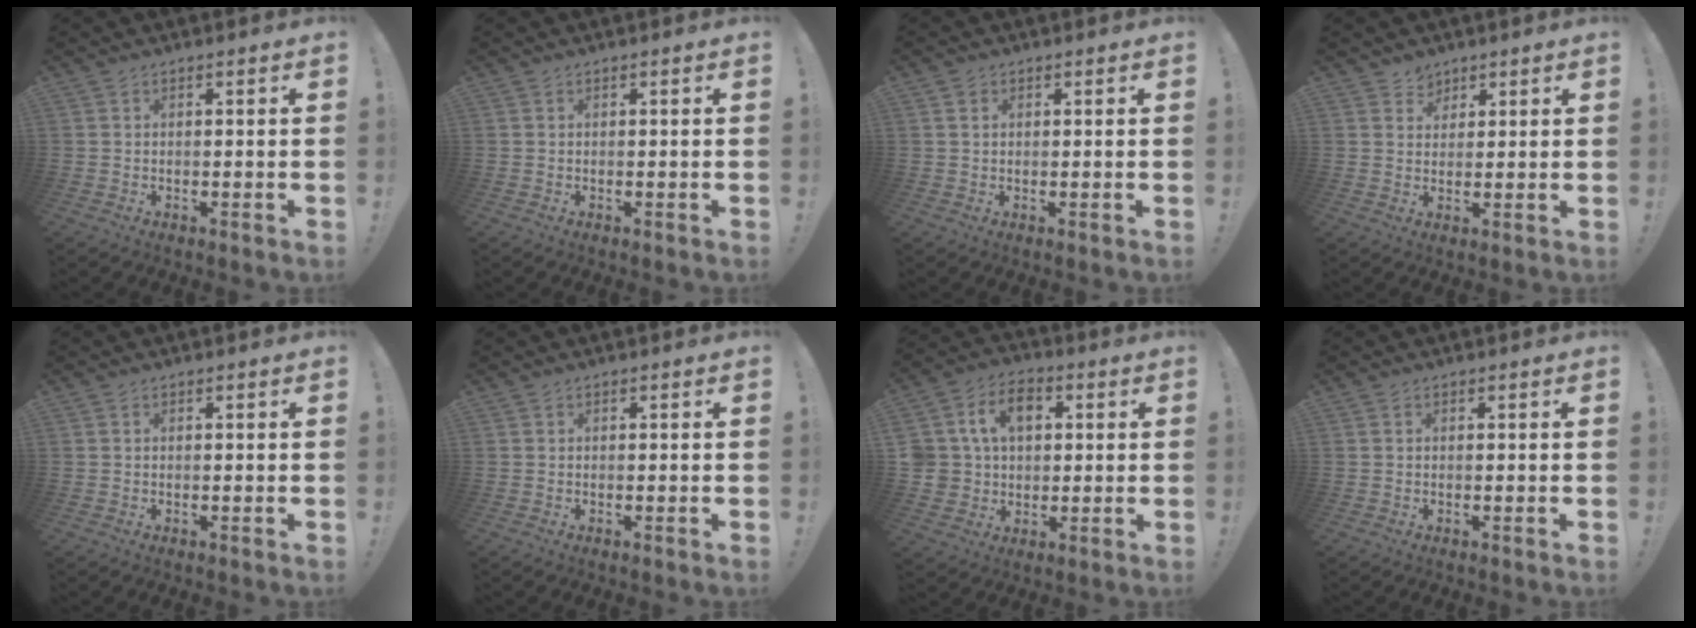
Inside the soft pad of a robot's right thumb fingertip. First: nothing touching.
{"total": 0.0}
{"total": 1.5, "force": [0.6, 1.3, 0.4], "torque": [-0.004, 0.002, 0.009]}
{"total": 3.5, "force": [2.4, 2.5, -0.3], "torque": [0.011, -0.018, 0.045]}
{"total": 0.0}
{"total": 0.0}
{"total": 13.5, "force": [4.0, 10.8, 7.1], "torque": [-0.129, 0.001, 0.078]}
{"total": 0.0}